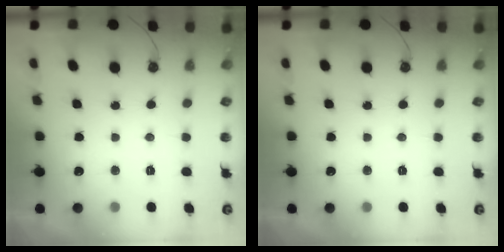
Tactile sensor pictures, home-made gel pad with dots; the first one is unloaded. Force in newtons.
{"total": 0.0}